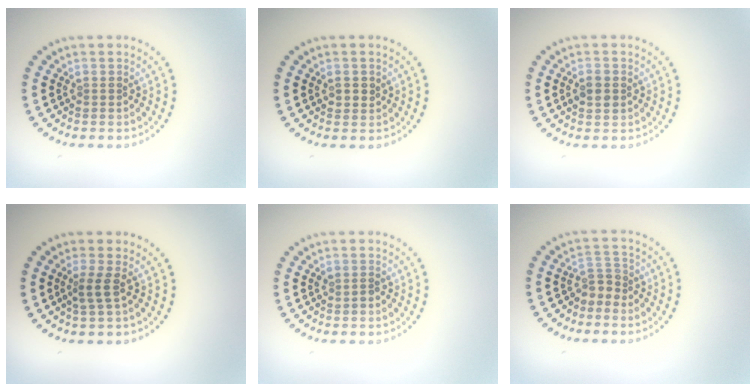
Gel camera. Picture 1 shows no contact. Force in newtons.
{"total": 1.1, "press": 1.1, "slide": 0.2}
{"total": 1.6, "press": 1.6, "slide": 0.0}
{"total": 1.9, "press": 1.4, "slide": 1.4}
{"total": 0.7, "press": 0.7, "slide": 0.2}
{"total": 2.0, "press": 1.4, "slide": 1.4}